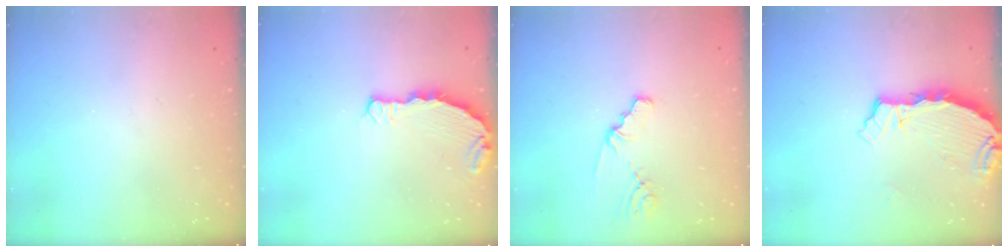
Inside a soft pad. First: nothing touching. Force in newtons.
{"total": 4.7, "press": 4.7, "slide": 0.4}
{"total": 1.9, "press": 1.9, "slide": 0.3}
{"total": 4.7, "press": 4.7, "slide": 0.2}